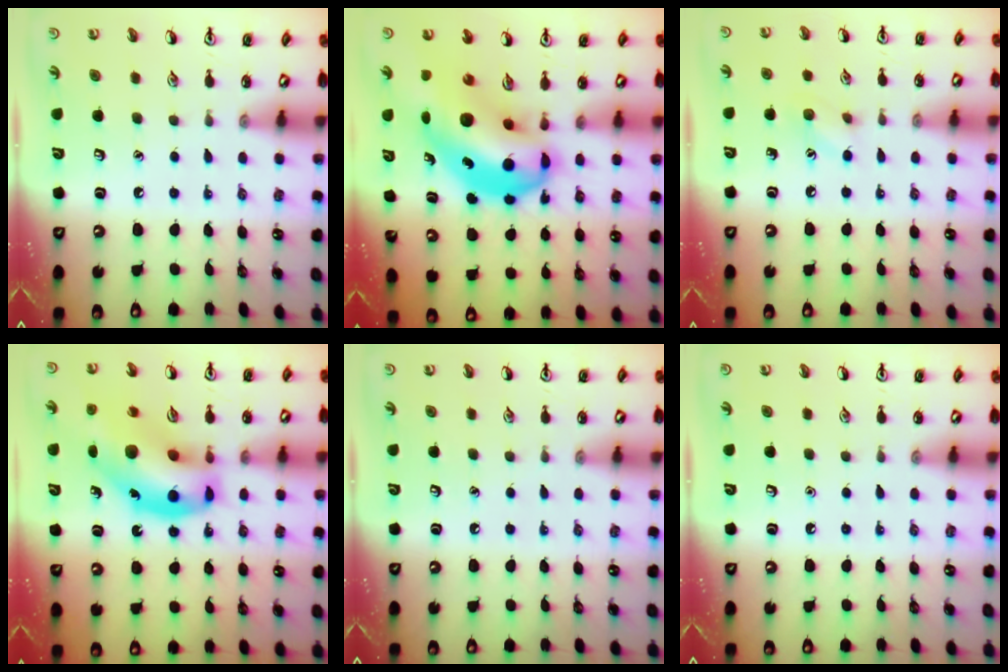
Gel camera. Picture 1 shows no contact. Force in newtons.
{"total": 13.1, "press": 12.5, "slide": 3.9}
{"total": 6.3, "press": 6.1, "slide": 1.4}
{"total": 19.0, "press": 18.6, "slide": 3.6}
{"total": 0.0}
{"total": 0.0}